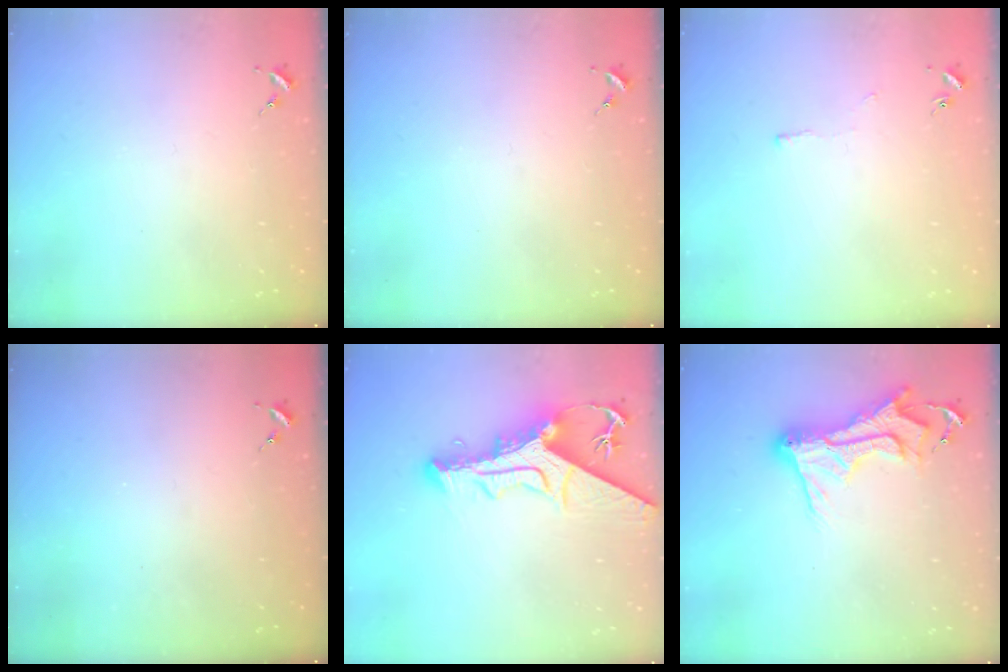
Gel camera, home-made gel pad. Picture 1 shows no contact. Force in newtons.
{"total": 0.0}
{"total": 2.3, "press": 2.3, "slide": 0.4}
{"total": 0.0}
{"total": 14.5, "press": 14.4, "slide": 1.6}
{"total": 16.2, "press": 16.2, "slide": 1.2}